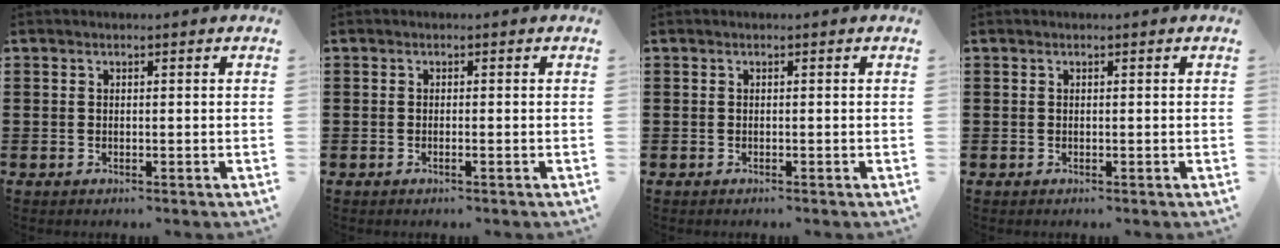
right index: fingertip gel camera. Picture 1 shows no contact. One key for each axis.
{"total": 0.6, "fx": -0.4, "fy": 0.0, "fz": 0.4, "tx": -0.008, "ty": -0.001, "tz": -0.008}
{"total": 0.0}
{"total": 0.0}